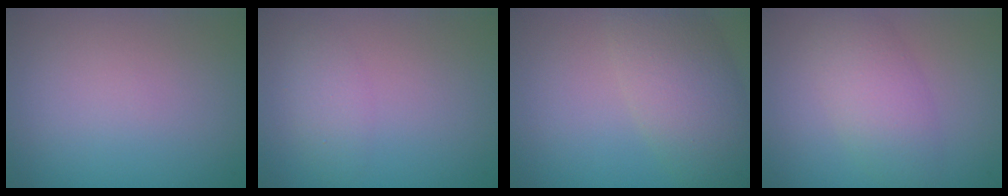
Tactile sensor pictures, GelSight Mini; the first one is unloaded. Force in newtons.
{"total": 1.8, "press": 1.8, "slide": 0.0}
{"total": 6.3, "press": 6.3, "slide": 0.1}
{"total": 3.9, "press": 3.9, "slide": 0.1}